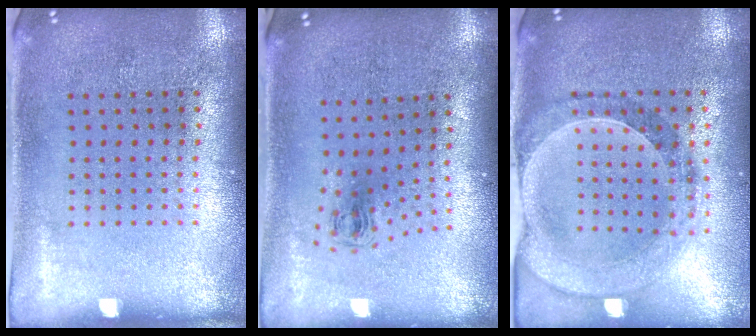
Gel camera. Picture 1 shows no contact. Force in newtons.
{"total": 0.8, "press": 0.4, "slide": 0.7}
{"total": 1.0, "press": 0.9, "slide": 0.2}